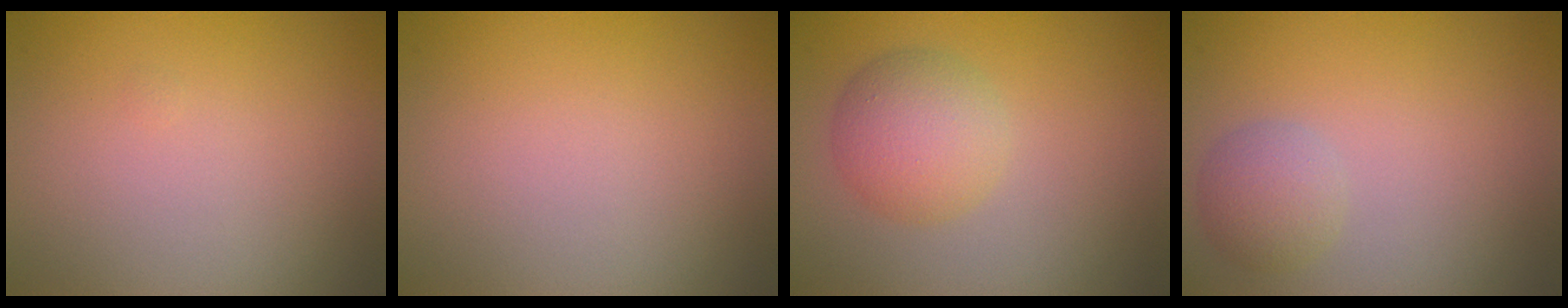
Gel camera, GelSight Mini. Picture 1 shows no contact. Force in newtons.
{"total": 0.0}
{"total": 4.1, "press": 4.1, "slide": 0.1}
{"total": 2.1, "press": 2.1, "slide": 0.1}